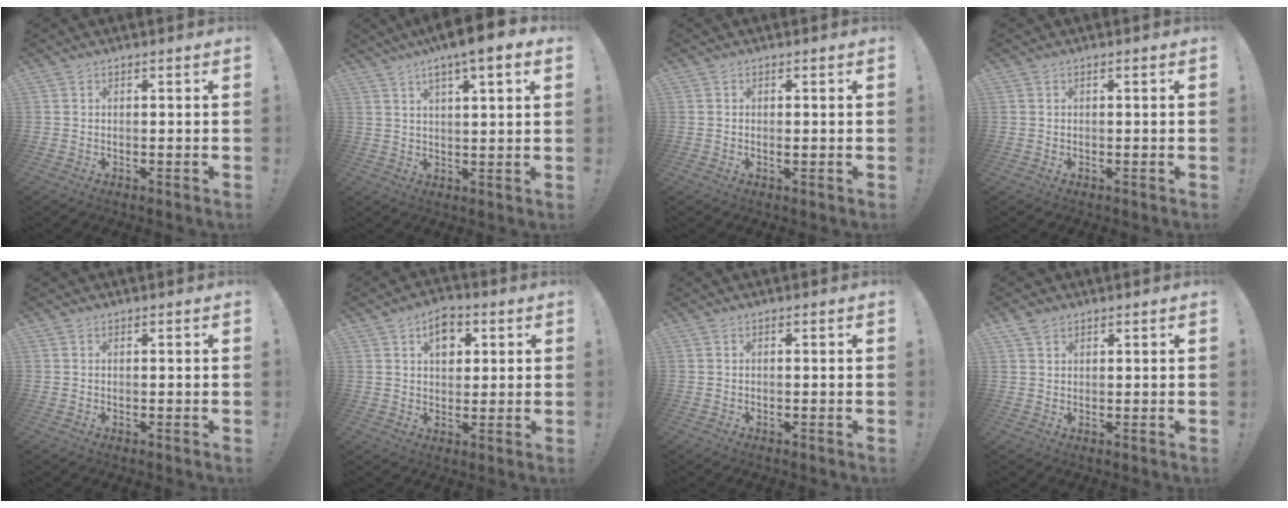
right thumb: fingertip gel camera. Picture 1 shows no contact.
{"total": 7.4, "force": [4.5, 1.1, 5.8], "torque": [-0.086, -0.027, 0.073]}
{"total": 0.7, "force": [-0.1, 0.4, 0.6], "torque": [-0.003, -0.002, -0.003]}
{"total": 0.0}
{"total": 0.0}
{"total": 7.8, "force": [3.0, 5.5, 4.7], "torque": [-0.059, -0.001, 0.051]}
{"total": 0.0}
{"total": 2.8, "force": [2.1, 1.6, 1.0], "torque": [-0.017, -0.005, 0.039]}